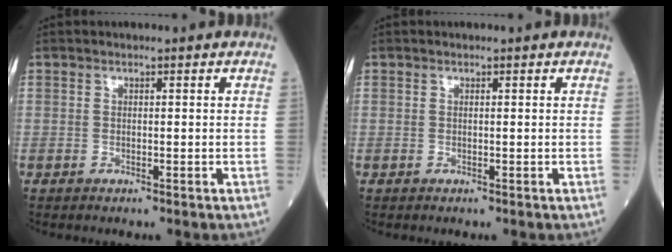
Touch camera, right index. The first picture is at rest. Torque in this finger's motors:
{"motor_torque": [0.03, -0.03, 0.03, 0.02]}